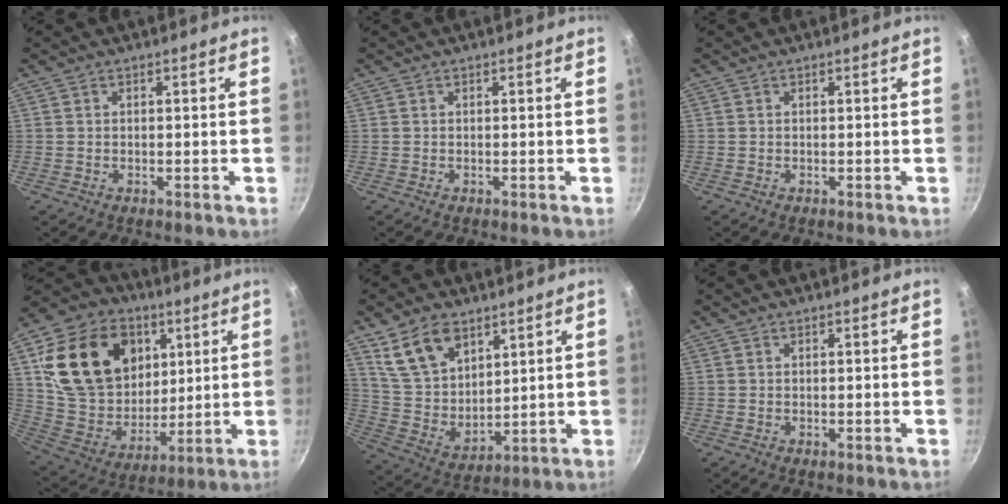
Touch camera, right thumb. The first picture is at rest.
{"total": 0.0}
{"total": 0.0}
{"total": 24.7, "force": [8.0, 18.7, 14.1], "torque": [-0.236, 0.002, 0.153]}
{"total": 12.6, "force": [7.5, 7.4, 6.9], "torque": [-0.104, -0.037, 0.160]}
{"total": 0.0}